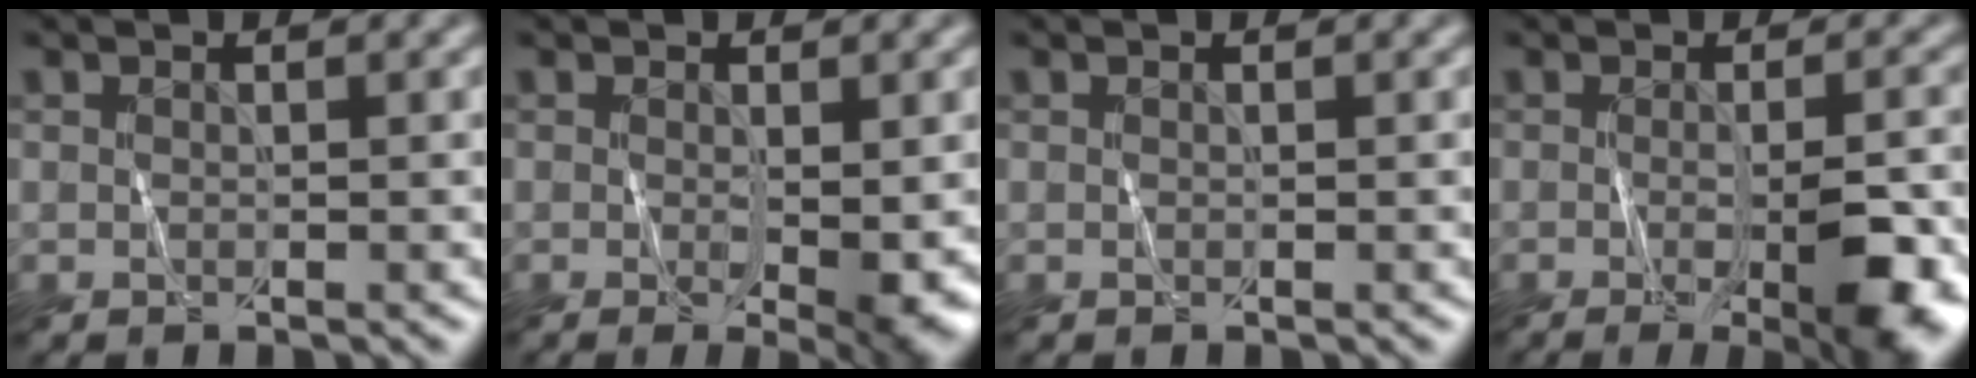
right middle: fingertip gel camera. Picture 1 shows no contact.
{"total": 3.4, "force": [-0.5, 0.4, 3.3], "torque": [-0.051, -0.012, -0.004]}
{"total": 0.0}
{"total": 6.9, "force": [-1.7, 1.8, 6.5], "torque": [-0.094, -0.016, -0.017]}